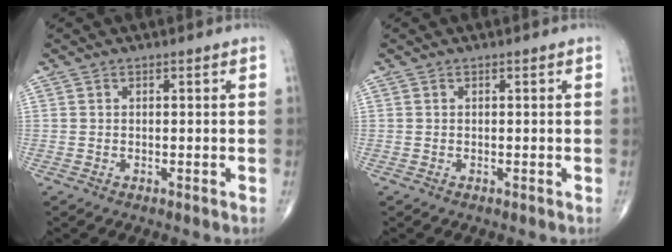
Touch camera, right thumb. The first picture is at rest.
{"total": 0.0}